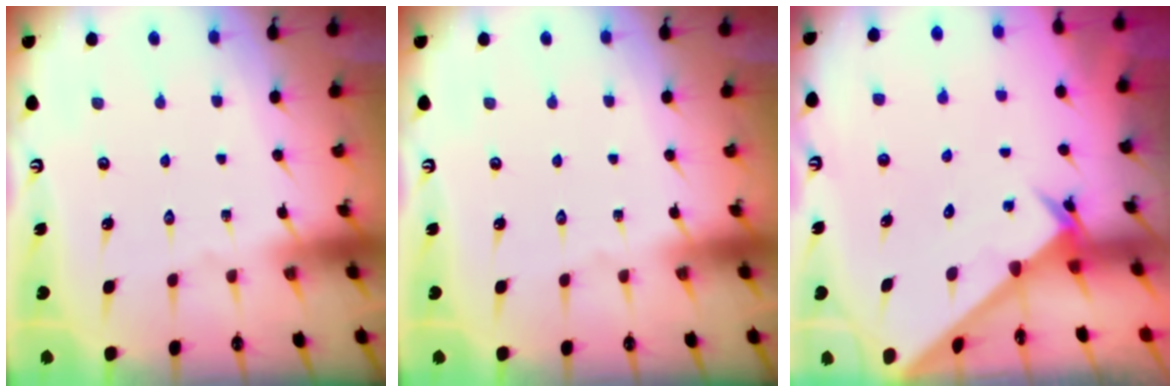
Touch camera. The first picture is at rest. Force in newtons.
{"total": 0.0}
{"total": 2.6, "press": 2.6, "slide": 0.2}